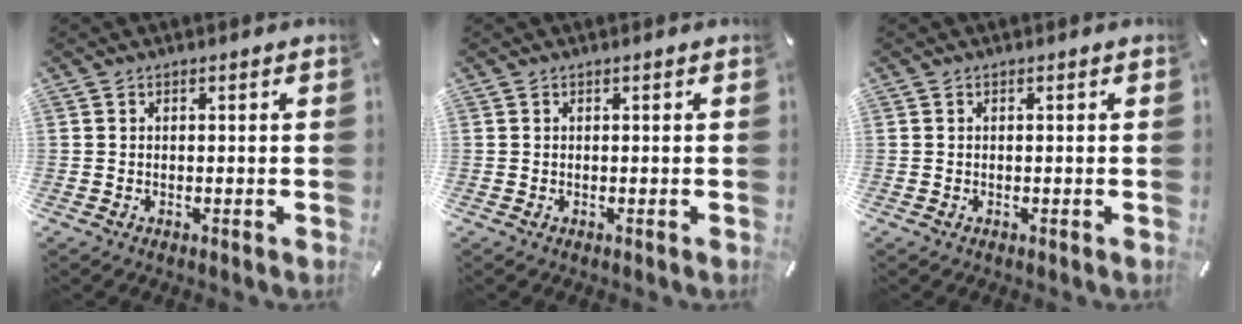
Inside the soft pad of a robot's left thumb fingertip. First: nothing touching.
{"total": 0.0}
{"total": 0.0}